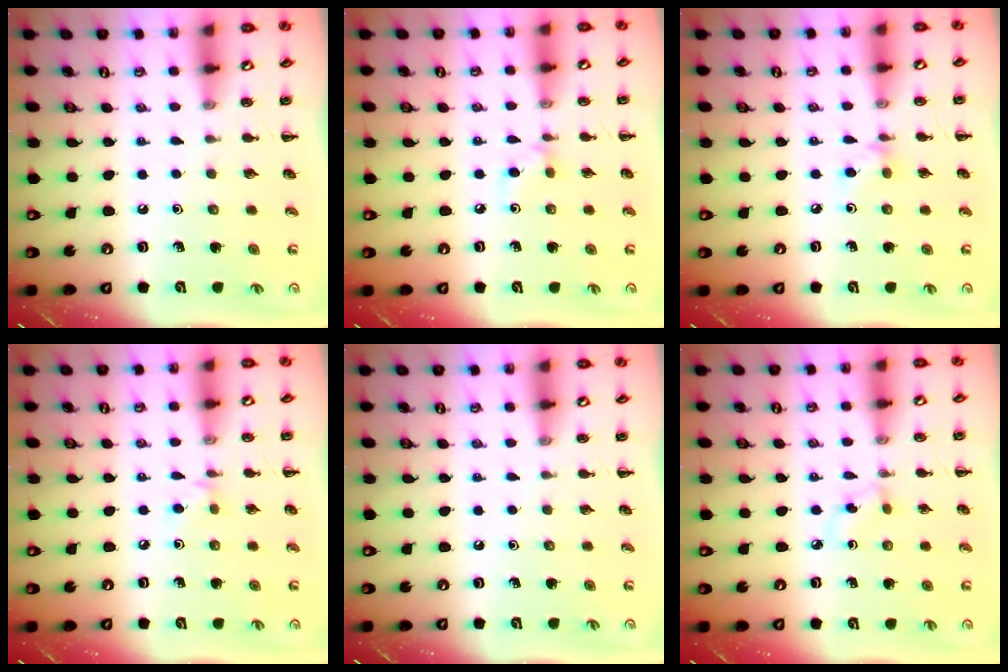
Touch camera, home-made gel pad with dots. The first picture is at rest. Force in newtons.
{"total": 4.7, "press": 4.5, "slide": 1.4}
{"total": 5.1, "press": 4.7, "slide": 1.8}
{"total": 4.0, "press": 3.7, "slide": 1.4}
{"total": 0.0}
{"total": 2.9, "press": 2.6, "slide": 1.2}